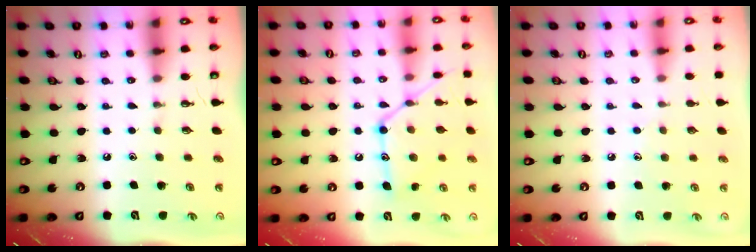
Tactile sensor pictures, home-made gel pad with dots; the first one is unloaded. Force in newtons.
{"total": 16.6, "press": 16.6, "slide": 1.1}
{"total": 5.2, "press": 5.2, "slide": 0.6}